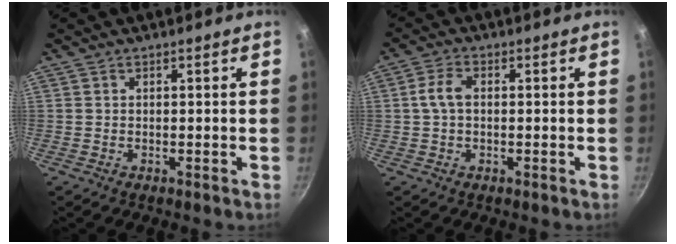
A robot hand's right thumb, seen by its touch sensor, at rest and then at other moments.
{"total": 4.1, "force": [0.2, 2.5, 3.3], "torque": [-0.069, 0.016, -0.001]}